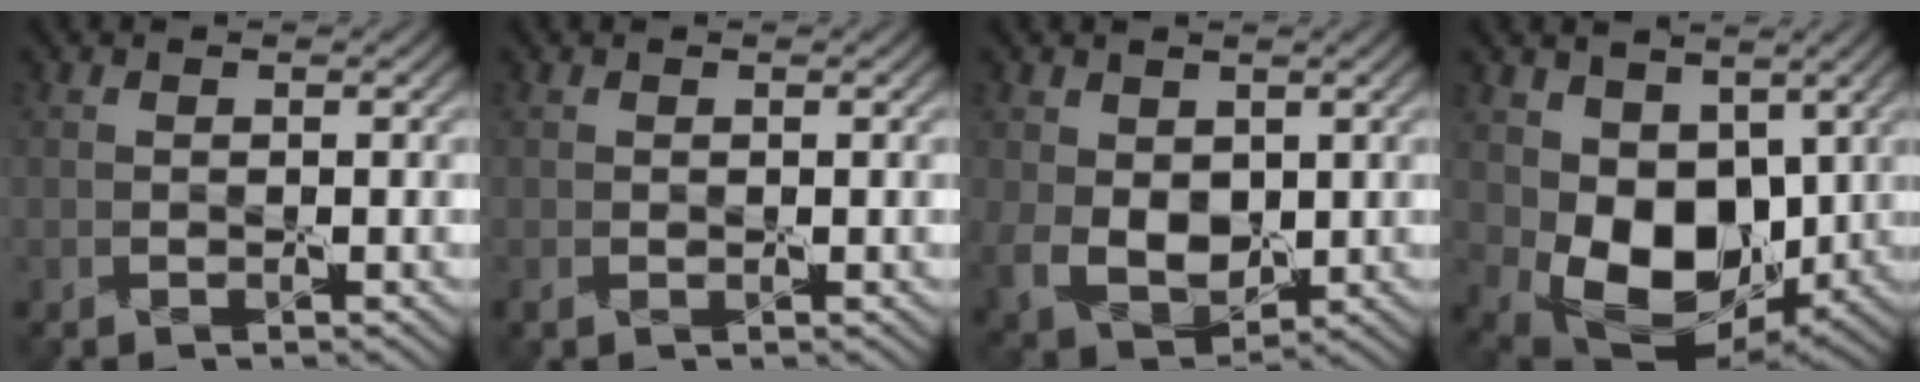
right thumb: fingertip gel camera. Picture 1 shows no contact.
{"total": 0.7, "force": [-0.1, 0.5, 0.5], "torque": [-0.013, -0.004, -0.002]}
{"total": 7.2, "force": [0.5, 5.2, 4.9], "torque": [-0.122, -0.018, 0.015]}
{"total": 10.2, "force": [1.5, 7.2, 7.1], "torque": [-0.154, -0.029, 0.027]}